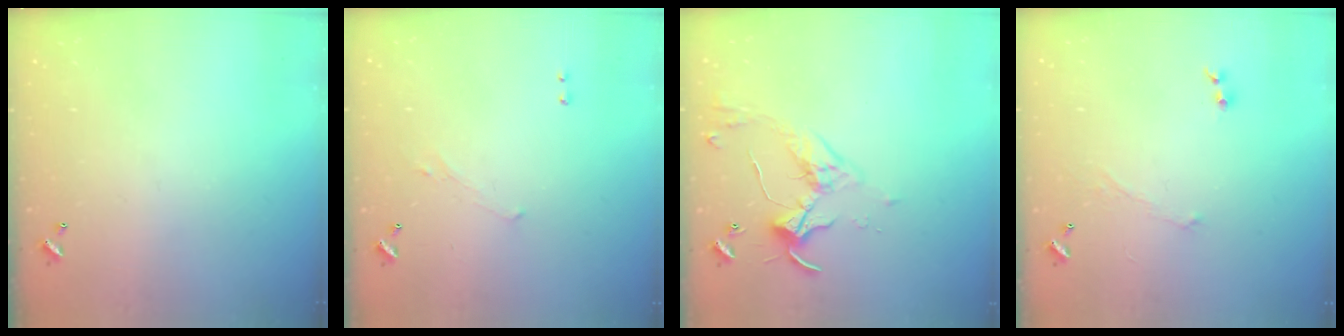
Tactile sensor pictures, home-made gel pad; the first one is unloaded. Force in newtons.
{"total": 0.9, "press": 0.8, "slide": 0.5}
{"total": 3.4, "press": 3.4, "slide": 0.7}
{"total": 1.2, "press": 0.9, "slide": 0.8}